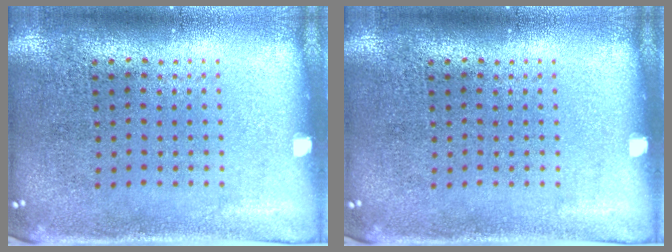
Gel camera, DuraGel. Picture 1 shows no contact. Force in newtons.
{"total": 0.0}